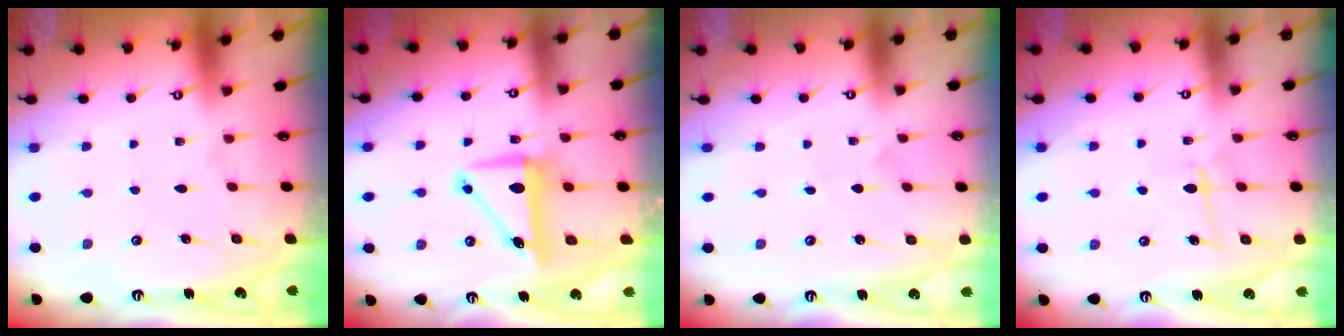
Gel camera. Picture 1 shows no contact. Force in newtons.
{"total": 9.2, "press": 9.1, "slide": 1.5}
{"total": 0.0}
{"total": 5.2, "press": 5.1, "slide": 0.6}